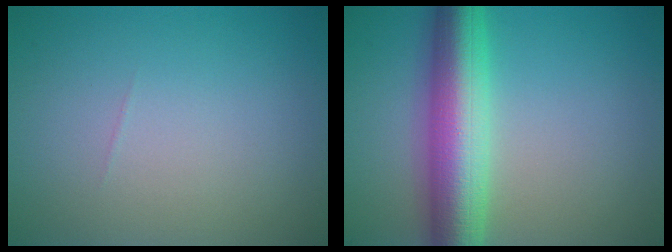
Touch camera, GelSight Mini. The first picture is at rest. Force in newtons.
{"total": 8.6, "press": 8.6, "slide": 0.3}